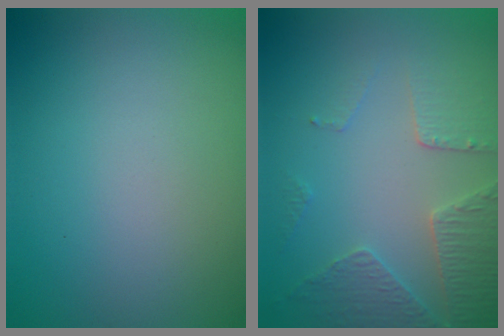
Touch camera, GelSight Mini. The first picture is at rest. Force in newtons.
{"total": 3.9, "press": 3.0, "slide": 2.4}